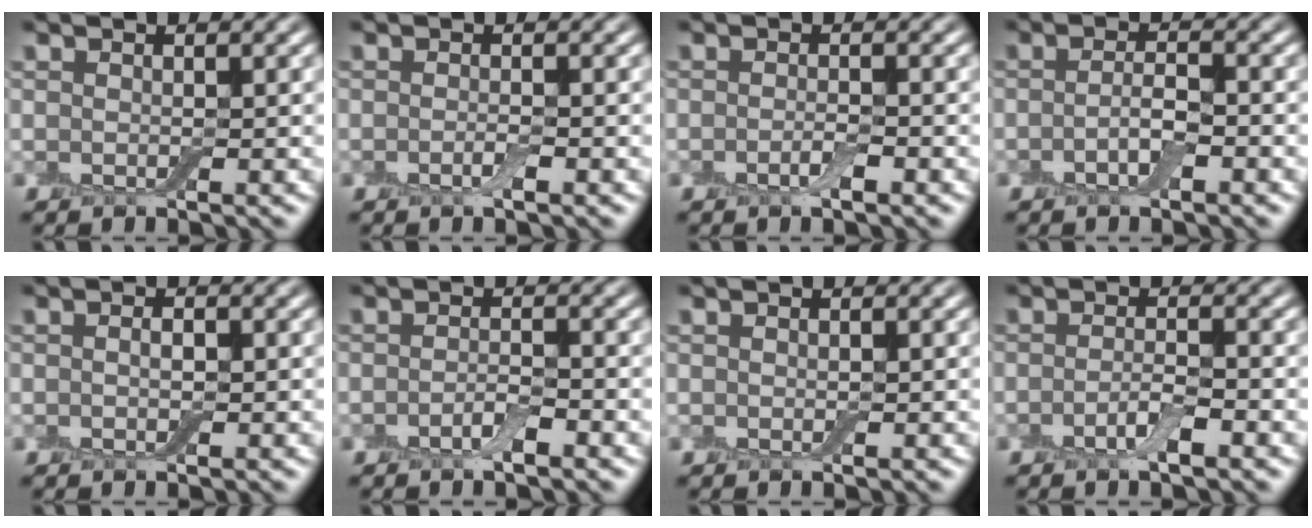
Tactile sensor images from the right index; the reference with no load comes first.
{"total": 1.1, "force": [-0.5, 0.1, 0.9], "torque": [-0.018, -0.005, -0.010]}
{"total": 1.4, "force": [-0.7, 0.3, 1.2], "torque": [-0.023, -0.004, -0.015]}
{"total": 2.1, "force": [-0.9, 0.5, 1.8], "torque": [-0.034, 0.004, -0.021]}
{"total": 0.8, "force": [0.0, 0.4, 0.7], "torque": [-0.016, 0.000, -0.002]}
{"total": 1.7, "force": [-0.9, 0.4, 1.3], "torque": [-0.027, 0.000, -0.021]}
{"total": 0.0}
{"total": 2.1, "force": [-1.1, 0.4, 1.8], "torque": [-0.033, 0.003, -0.025]}